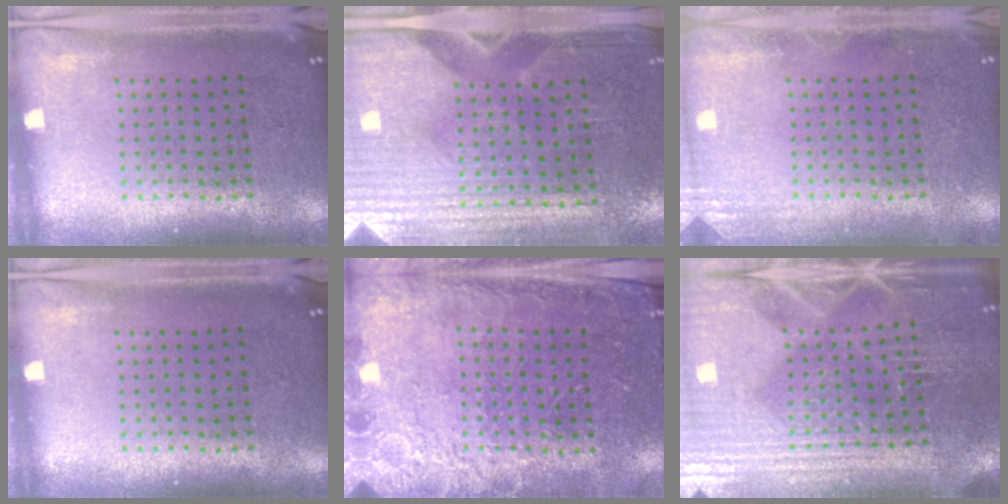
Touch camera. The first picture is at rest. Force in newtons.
{"total": 3.1, "press": 2.8, "slide": 1.4}
{"total": 1.6, "press": 1.6, "slide": 0.3}
{"total": 0.0}
{"total": 2.5, "press": 2.5, "slide": 0.5}
{"total": 4.1, "press": 3.8, "slide": 1.6}